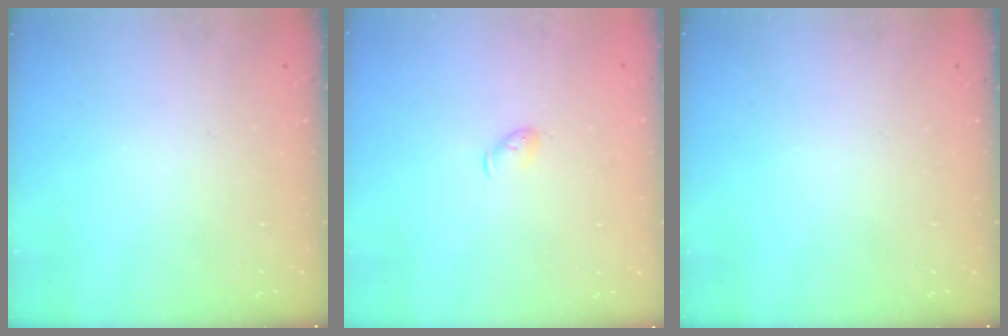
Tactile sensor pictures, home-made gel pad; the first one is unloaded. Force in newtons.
{"total": 3.6, "press": 3.5, "slide": 0.7}
{"total": 0.0}